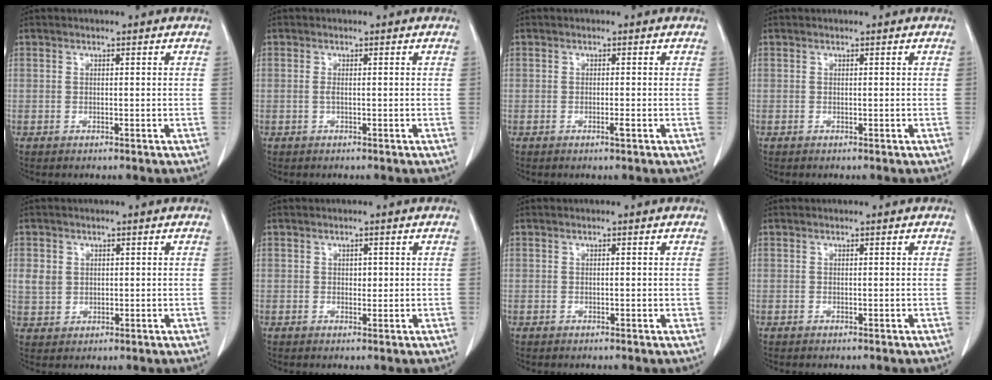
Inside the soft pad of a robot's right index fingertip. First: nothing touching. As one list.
[{"total": 0.8, "force": [-0.1, 0.1, 0.8], "torque": [-0.017, 0.000, -0.002]}, {"total": 1.0, "force": [-0.5, 0.0, 0.9], "torque": [-0.019, -0.001, -0.007]}, {"total": 0.0}, {"total": 3.6, "force": [0.9, 3.2, 1.5], "torque": [-0.027, 0.006, 0.023]}, {"total": 1.1, "force": [0.2, 0.8, 0.8], "torque": [-0.008, 0.001, 0.003]}, {"total": 0.8, "force": [0.0, 0.4, 0.8], "torque": [-0.011, 0.001, 0.000]}, {"total": 0.0}]